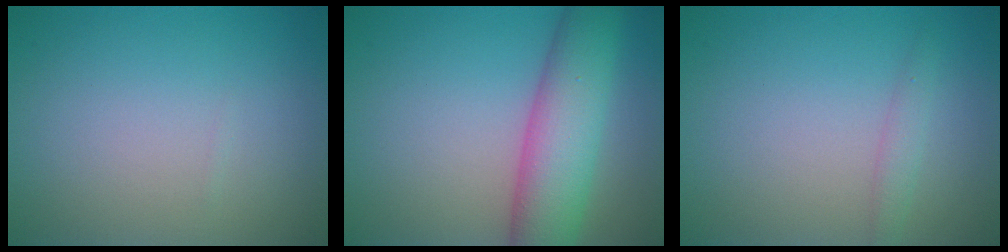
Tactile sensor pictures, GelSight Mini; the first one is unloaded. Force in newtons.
{"total": 7.5, "press": 7.5, "slide": 0.2}
{"total": 1.2, "press": 1.2, "slide": 0.1}